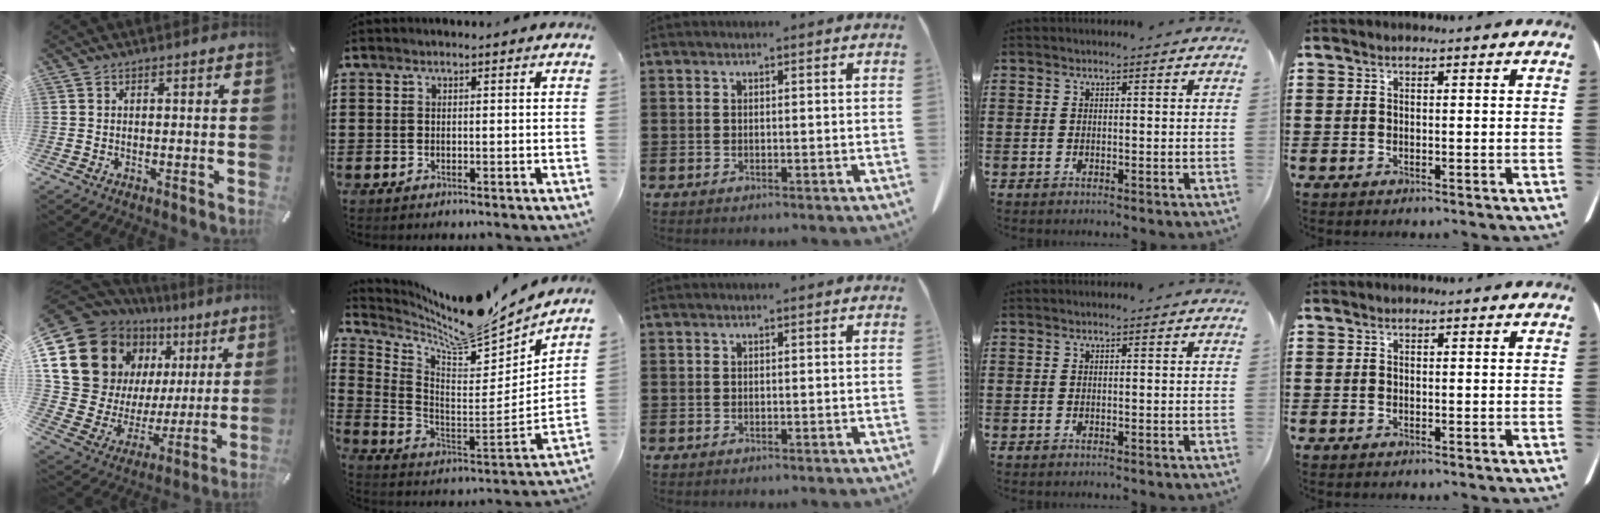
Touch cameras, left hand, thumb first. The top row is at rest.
{"thumb": {"total": 20.7, "force": [10.3, 15.4, 9.2], "torque": [-0.165, -0.071, 0.206]}, "index": {"total": 10.6, "force": [9.4, 2.3, 4.5], "torque": [-0.104, -0.072, 0.154]}}